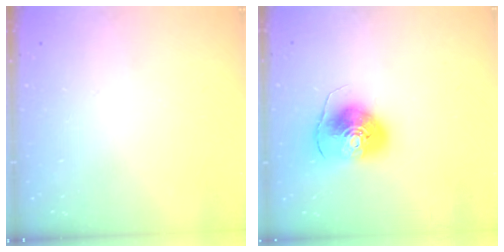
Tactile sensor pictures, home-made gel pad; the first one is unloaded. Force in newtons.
{"total": 10.2, "press": 10.1, "slide": 1.5}